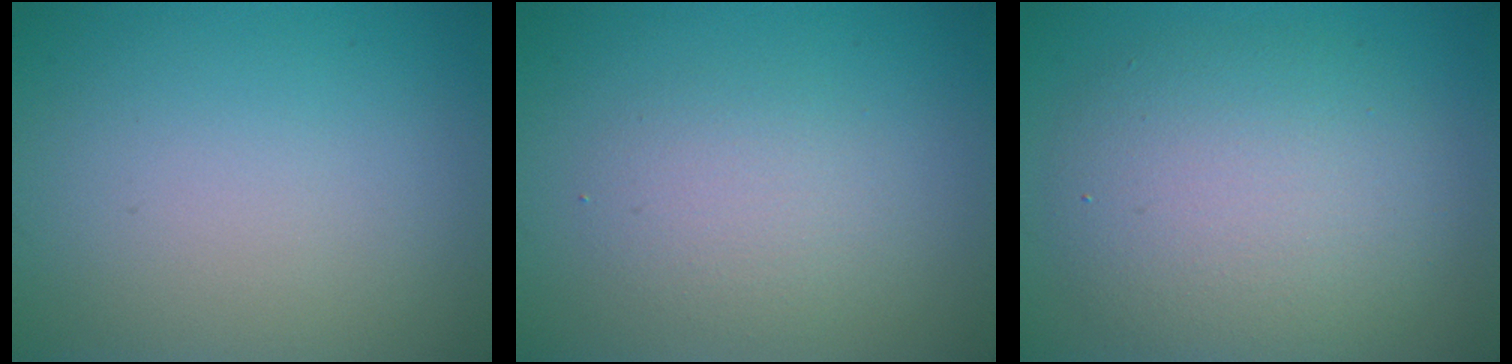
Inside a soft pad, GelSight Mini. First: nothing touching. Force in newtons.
{"total": 2.4, "press": 2.4, "slide": 0.2}
{"total": 6.4, "press": 6.4, "slide": 0.3}